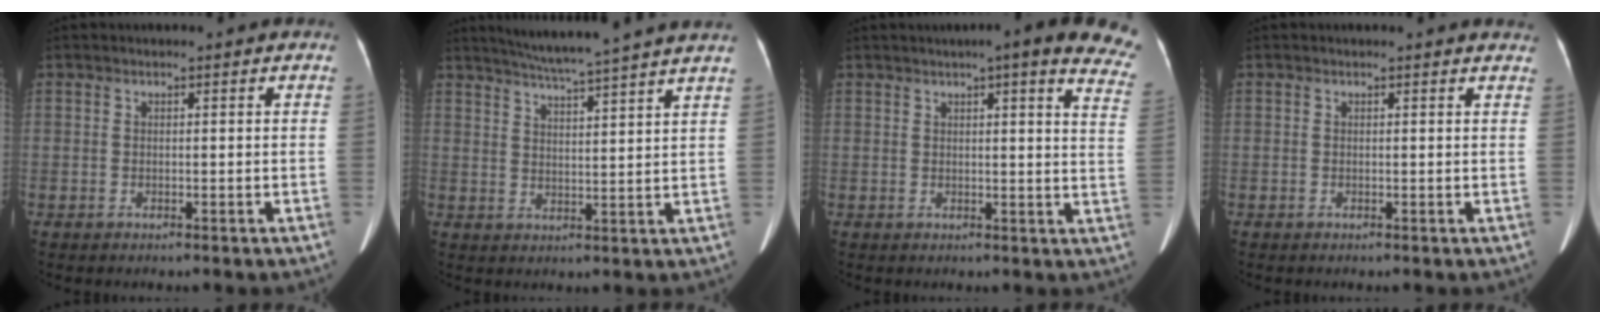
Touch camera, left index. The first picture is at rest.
{"total": 14.1, "force": [12.3, -1.4, 6.7], "torque": [-0.112, 0.000, 0.162]}
{"total": 17.0, "force": [13.3, 2.3, 10.3], "torque": [-0.113, -0.008, 0.132]}
{"total": 3.3, "force": [3.0, 1.3, 0.5], "torque": [-0.003, 0.006, 0.009]}